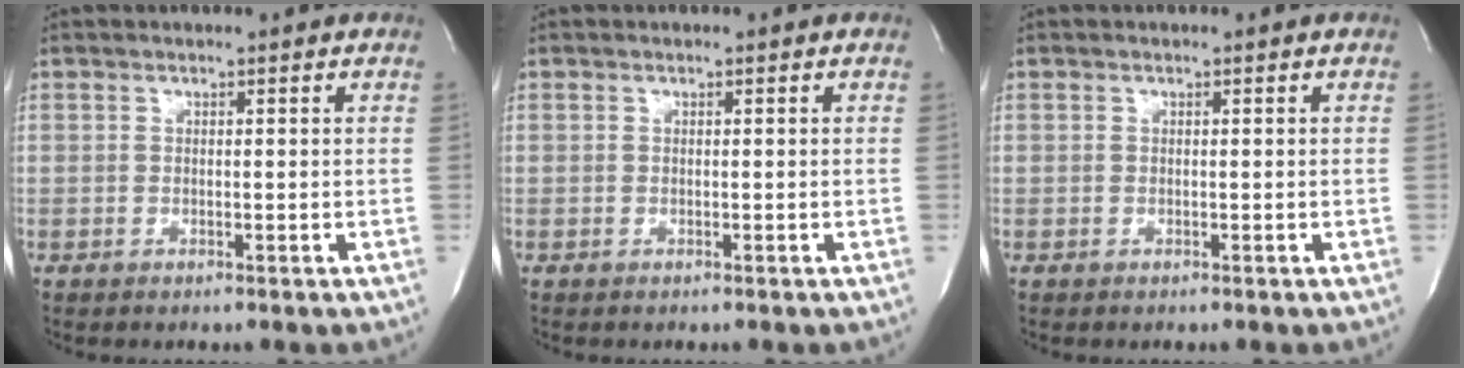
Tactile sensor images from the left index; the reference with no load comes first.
{"total": 0.0}
{"total": 0.0}